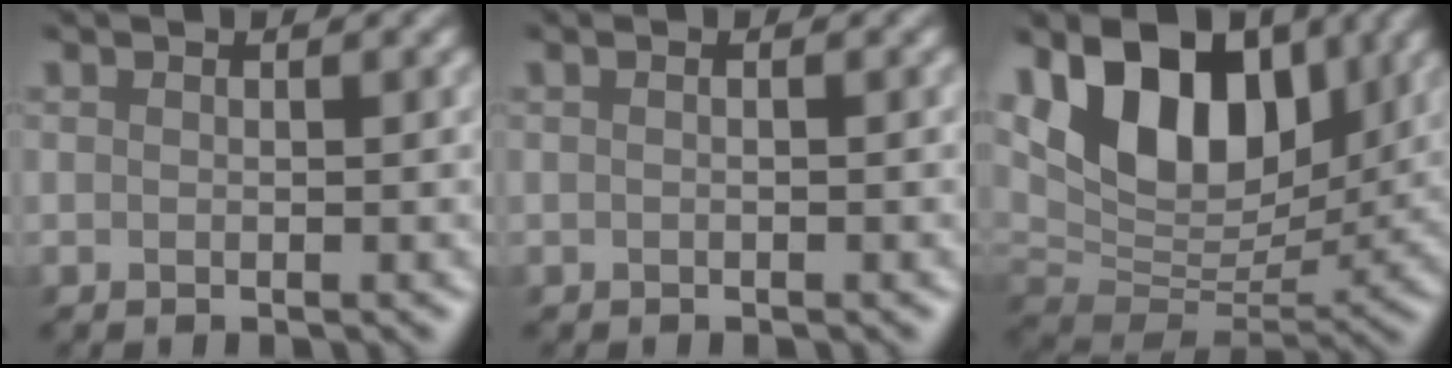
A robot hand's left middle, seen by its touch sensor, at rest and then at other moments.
{"total": 0.0}
{"total": 10.9, "force": [5.1, 6.8, 6.9], "torque": [-0.117, 0.001, 0.089]}